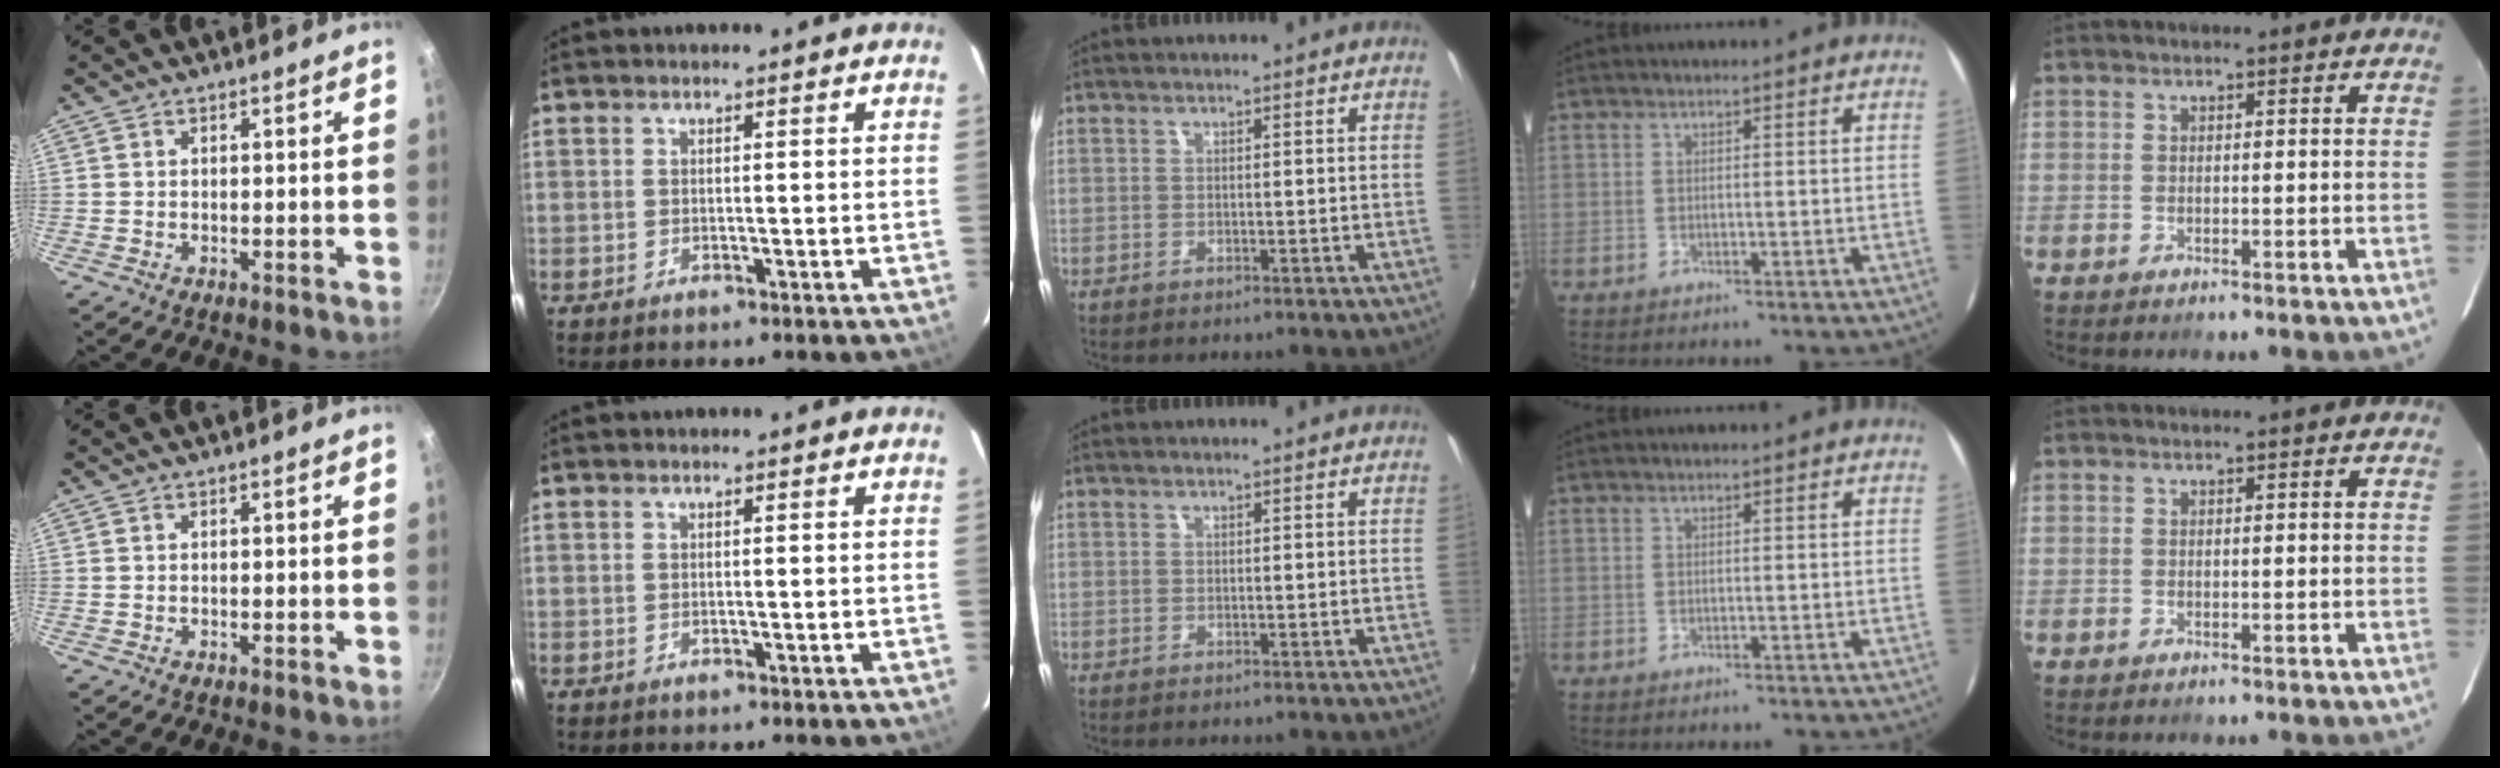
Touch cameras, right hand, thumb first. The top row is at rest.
{}